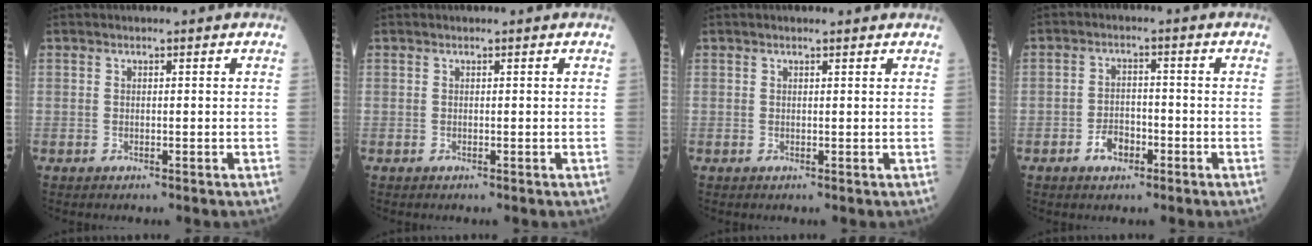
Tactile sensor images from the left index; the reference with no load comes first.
{"total": 0.0}
{"total": 1.8, "force": [1.6, 0.1, 0.8], "torque": [-0.013, 0.012, 0.018]}
{"total": 3.7, "force": [-2.1, 2.2, 2.1], "torque": [-0.040, 0.002, -0.036]}